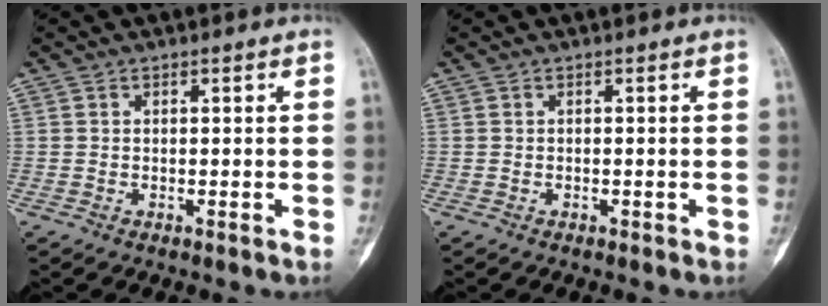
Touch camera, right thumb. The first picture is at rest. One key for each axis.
{"total": 0.0}